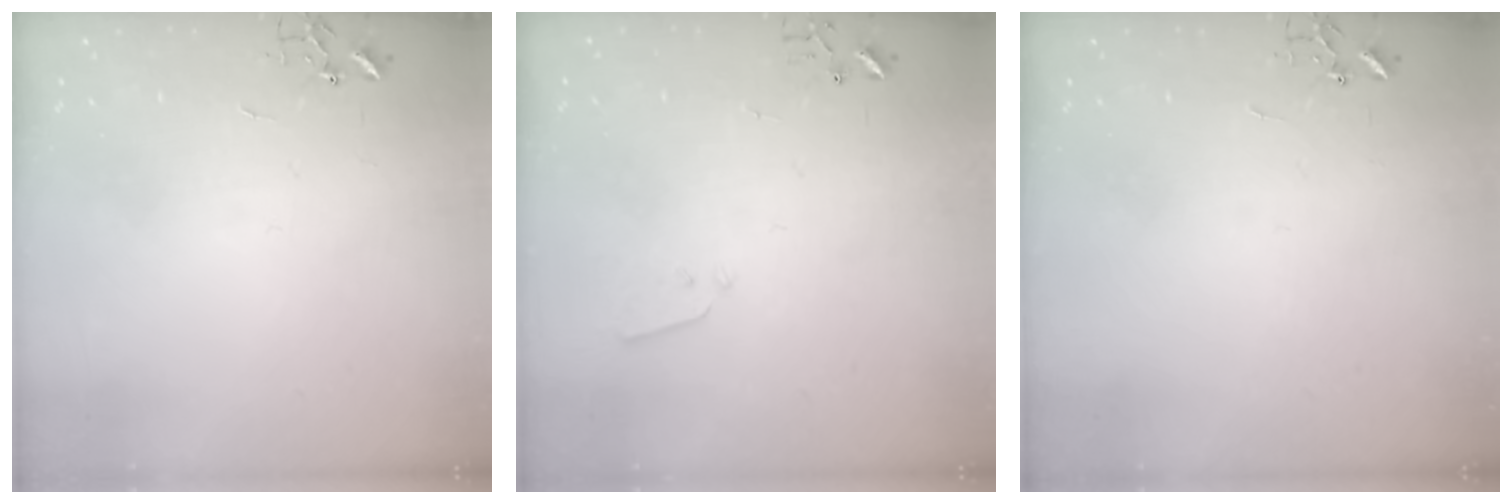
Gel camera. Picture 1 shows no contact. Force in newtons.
{"total": 3.0, "press": 2.9, "slide": 0.7}
{"total": 0.0}